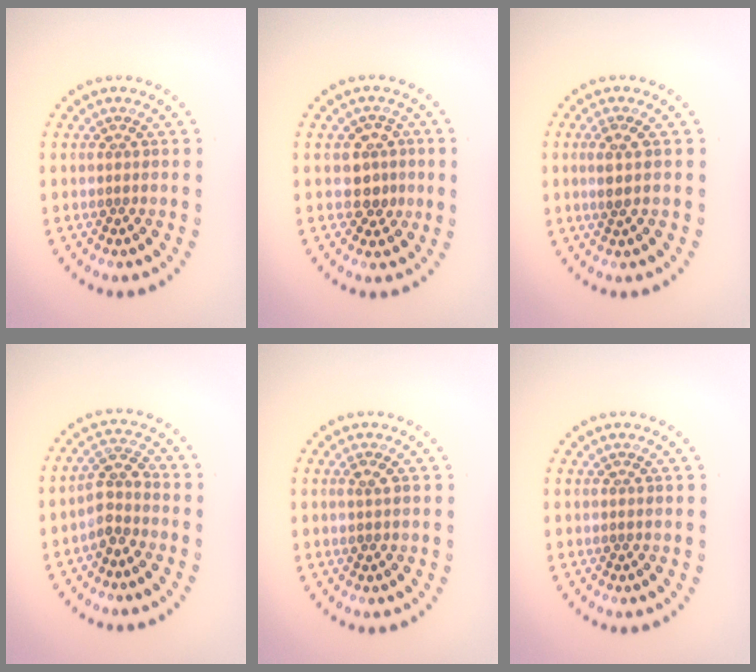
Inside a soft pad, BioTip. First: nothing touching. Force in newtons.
{"total": 2.5, "press": 2.3, "slide": 0.9}
{"total": 1.2, "press": 0.9, "slide": 0.8}
{"total": 2.6, "press": 2.0, "slide": 1.6}
{"total": 0.9, "press": 0.8, "slide": 0.3}
{"total": 0.0}